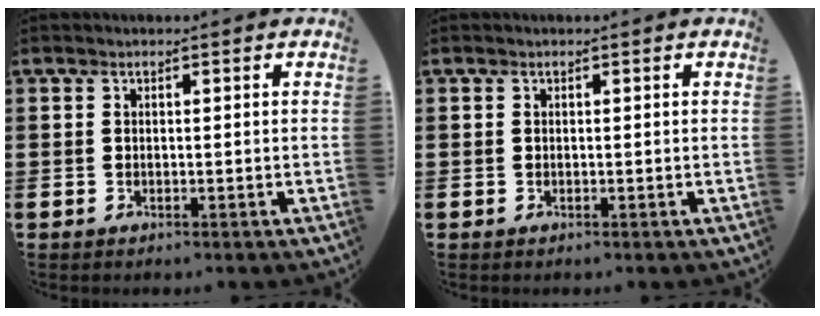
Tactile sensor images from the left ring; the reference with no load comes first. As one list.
[{"total": 0.0}]